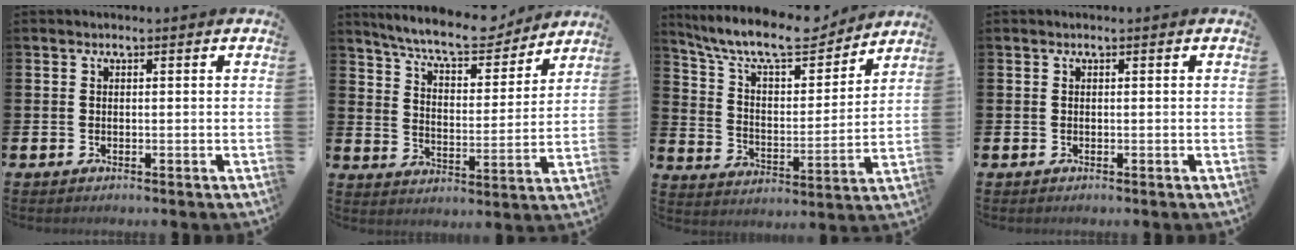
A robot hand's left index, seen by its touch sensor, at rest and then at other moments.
{"total": 8.9, "force": [8.2, 1.6, 3.1], "torque": [-0.088, -0.049, 0.145]}
{"total": 11.6, "force": [10.3, 2.6, 4.6], "torque": [-0.119, -0.065, 0.179]}
{"total": 0.0}